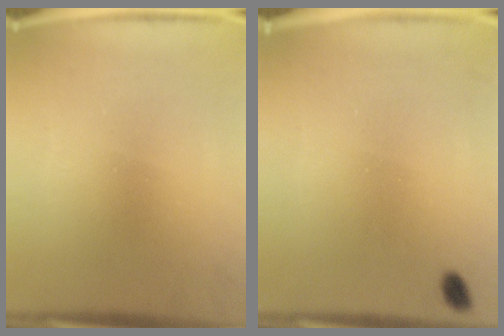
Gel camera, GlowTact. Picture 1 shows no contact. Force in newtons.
{"total": 4.1}